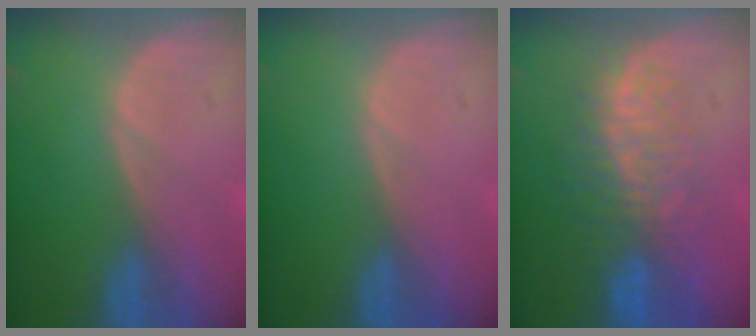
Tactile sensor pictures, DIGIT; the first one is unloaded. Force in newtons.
{"total": 0.0}
{"total": 8.7, "press": 7.8, "slide": 3.8}